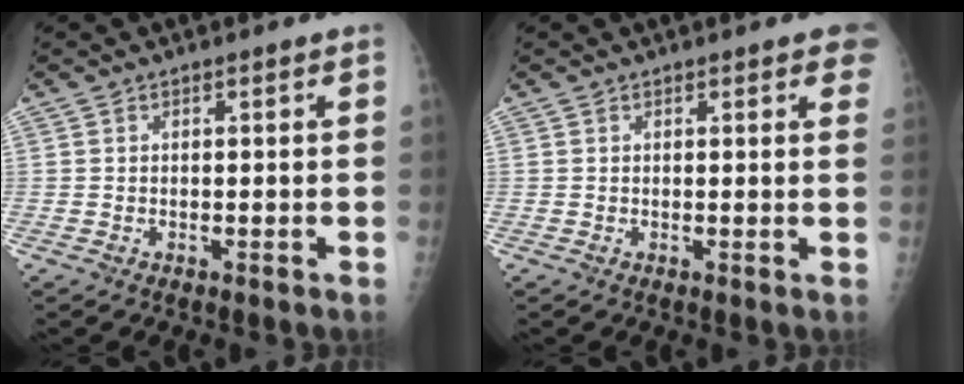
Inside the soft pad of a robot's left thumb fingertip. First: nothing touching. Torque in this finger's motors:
{"motor_torque": [0.67, 0.40, 0.19, -0.38, 0.00]}